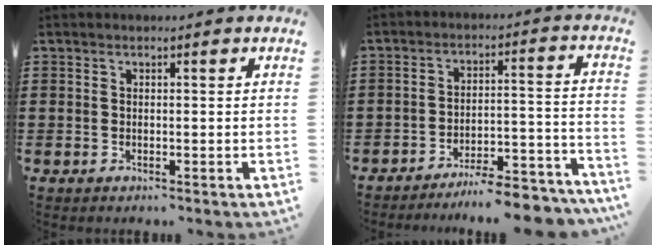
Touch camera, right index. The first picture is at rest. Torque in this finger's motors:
{"motor_torque": [0.09, 0.03, -0.15, -0.21]}